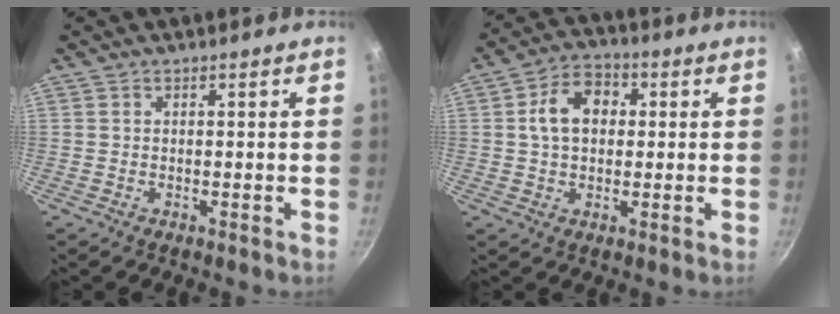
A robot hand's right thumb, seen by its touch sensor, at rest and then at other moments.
{"total": 9.1, "force": [1.3, 6.6, 6.1], "torque": [-0.075, 0.018, 0.010]}